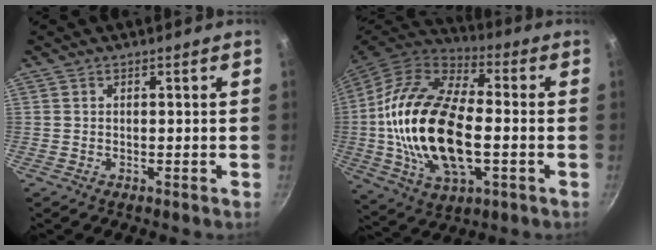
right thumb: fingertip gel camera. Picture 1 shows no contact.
{"total": 24.2, "force": [-2.0, 12.7, 20.5], "torque": [-0.393, 0.020, -0.039]}